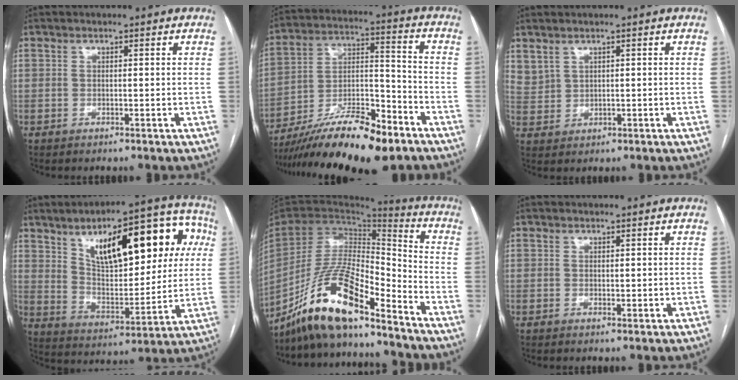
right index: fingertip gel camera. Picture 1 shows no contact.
{"total": 18.6, "force": [-13.5, 4.0, 12.2], "torque": [-0.200, 0.001, -0.232]}
{"total": 3.3, "force": [2.6, 1.8, 0.9], "torque": [-0.021, 0.003, 0.063]}
{"total": 23.9, "force": [8.7, 9.2, 20.2], "torque": [-0.294, 0.049, 0.140]}
{"total": 16.2, "force": [-12.3, 3.2, 10.1], "torque": [-0.193, 0.006, -0.225]}
{"total": 1.2, "force": [0.6, 0.8, 0.6], "torque": [-0.004, -0.006, 0.011]}